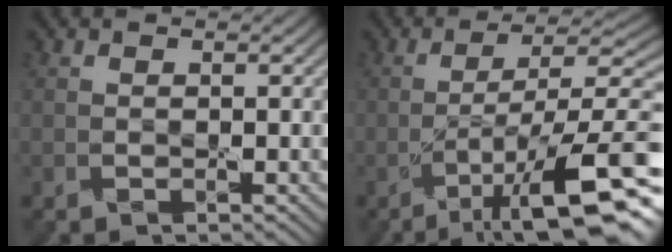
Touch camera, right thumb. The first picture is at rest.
{"total": 15.4, "force": [-6.6, 4.0, 13.3], "torque": [-0.207, 0.002, -0.105]}